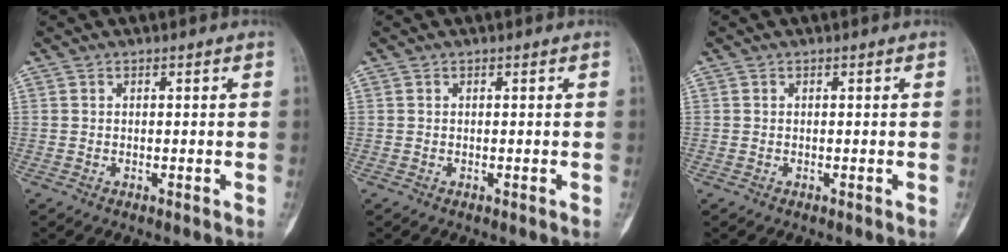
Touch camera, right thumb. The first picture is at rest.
{"total": 0.0}
{"total": 0.0}